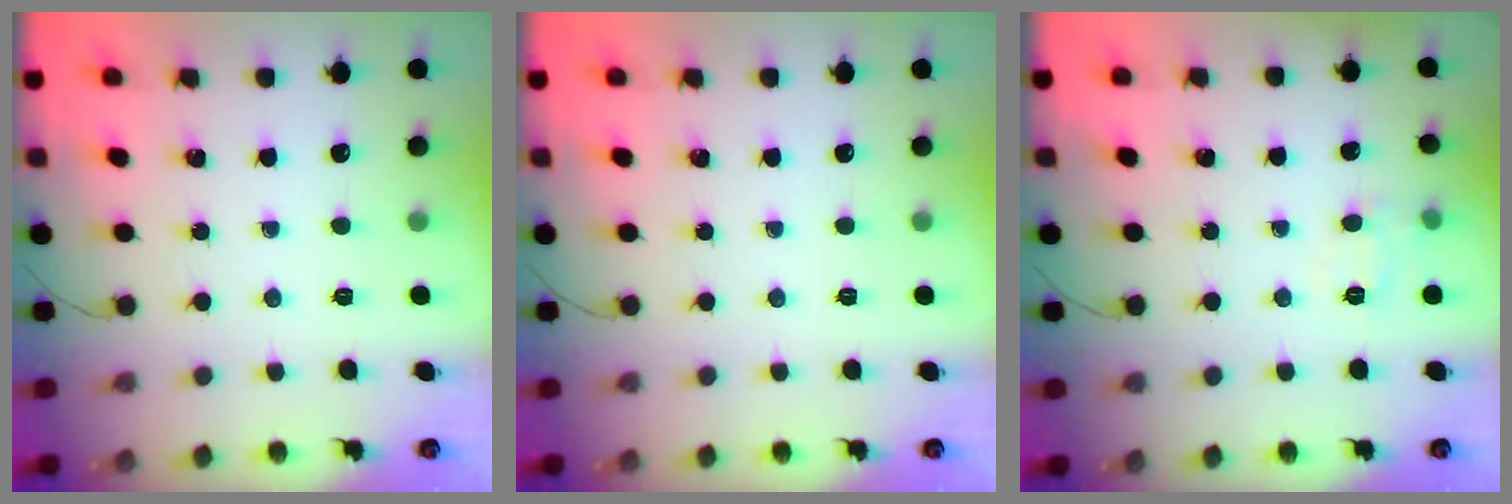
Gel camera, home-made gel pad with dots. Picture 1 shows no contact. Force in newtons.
{"total": 0.0}
{"total": 7.6, "press": 7.5, "slide": 1.3}